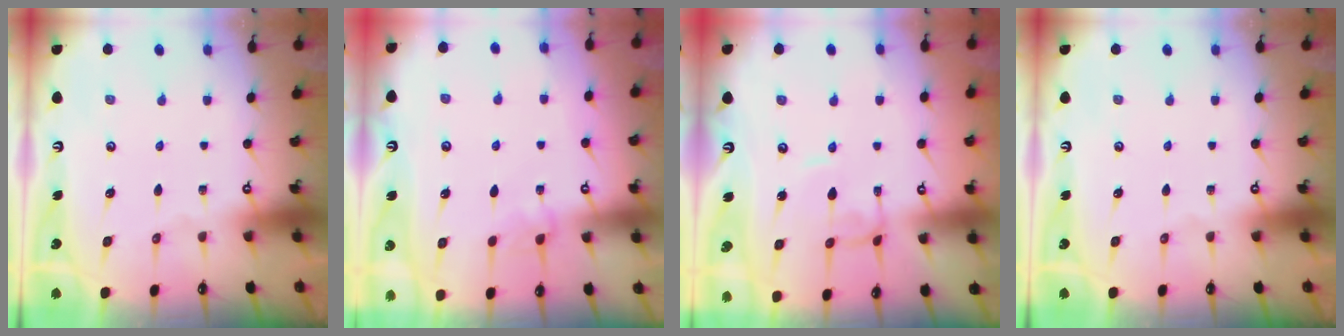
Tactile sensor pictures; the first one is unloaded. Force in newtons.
{"total": 2.4, "press": 2.4, "slide": 0.5}
{"total": 2.1, "press": 2.1, "slide": 0.2}
{"total": 0.0}